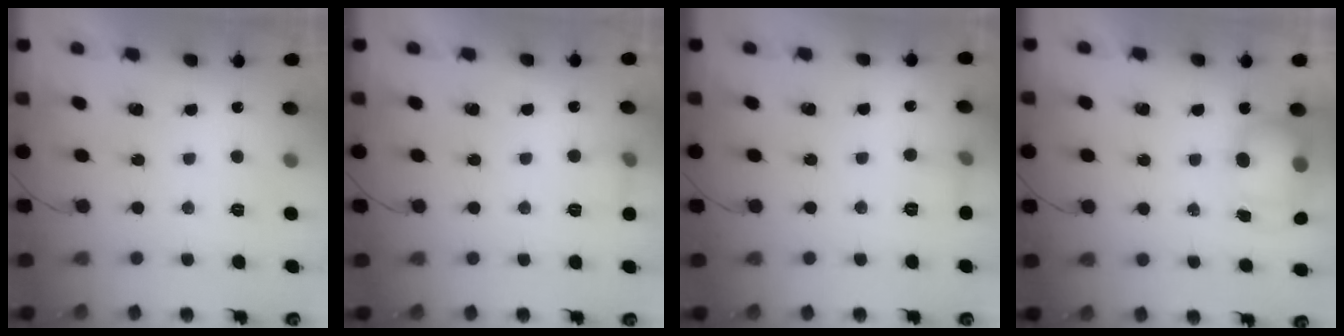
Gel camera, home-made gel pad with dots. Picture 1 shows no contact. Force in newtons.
{"total": 6.2, "press": 5.7, "slide": 2.3}
{"total": 6.1, "press": 5.8, "slide": 2.1}
{"total": 7.2, "press": 7.1, "slide": 1.1}